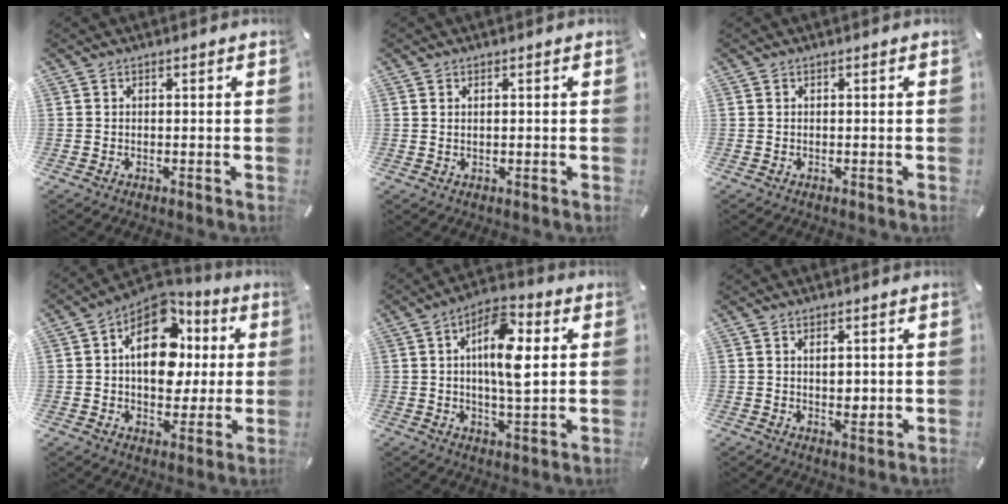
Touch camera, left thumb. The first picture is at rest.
{"total": 0.9, "force": [0.3, 0.4, 0.8], "torque": [-0.016, 0.002, 0.004]}
{"total": 0.0}
{"total": 17.0, "force": [3.3, 12.2, 11.4], "torque": [-0.164, -0.022, 0.058]}
{"total": 12.5, "force": [2.6, 5.3, 11.0], "torque": [-0.195, -0.008, 0.036]}
{"total": 3.4, "force": [0.6, 1.6, 2.9], "torque": [-0.043, -0.003, 0.005]}